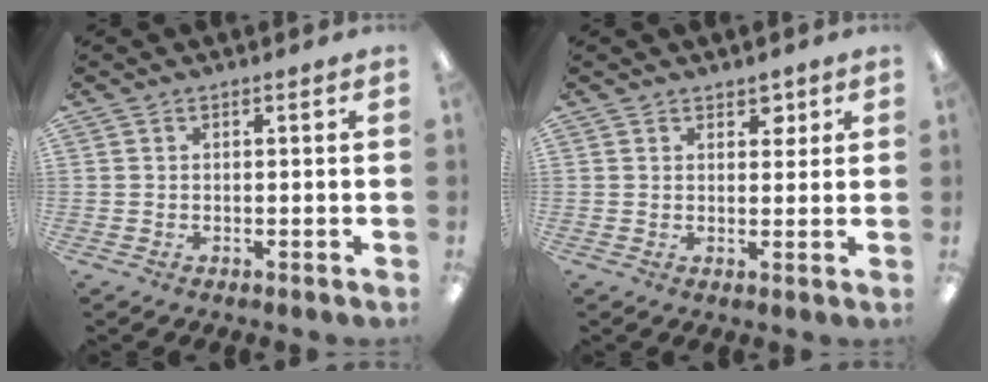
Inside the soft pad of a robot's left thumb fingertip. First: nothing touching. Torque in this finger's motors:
{"motor_torque": [-0.16, 0.02, 0.01, 0.11, 0.01]}